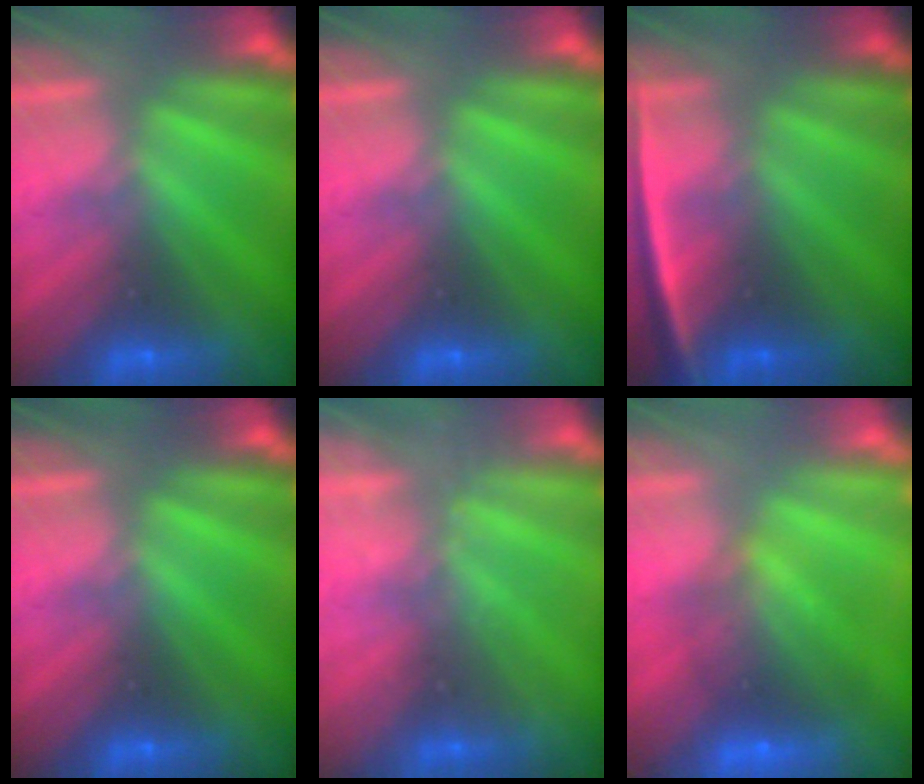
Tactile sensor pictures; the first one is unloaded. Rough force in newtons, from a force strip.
{"total": 0.0}
{"total": 2.4}
{"total": 0.0}
{"total": 1.7}
{"total": 7.1}